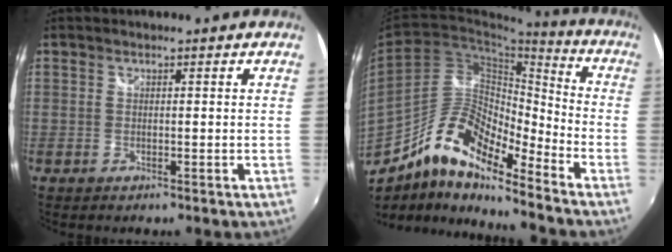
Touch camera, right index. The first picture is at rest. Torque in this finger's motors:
{"motor_torque": [1.10, -1.04, 0.49, 0.10]}